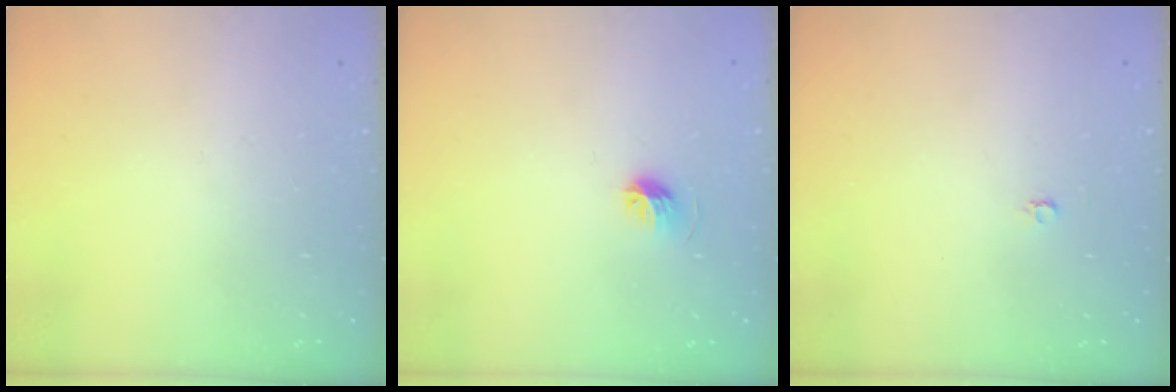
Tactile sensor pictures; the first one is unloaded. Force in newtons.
{"total": 5.4, "press": 5.2, "slide": 1.2}
{"total": 2.2, "press": 2.2, "slide": 0.2}